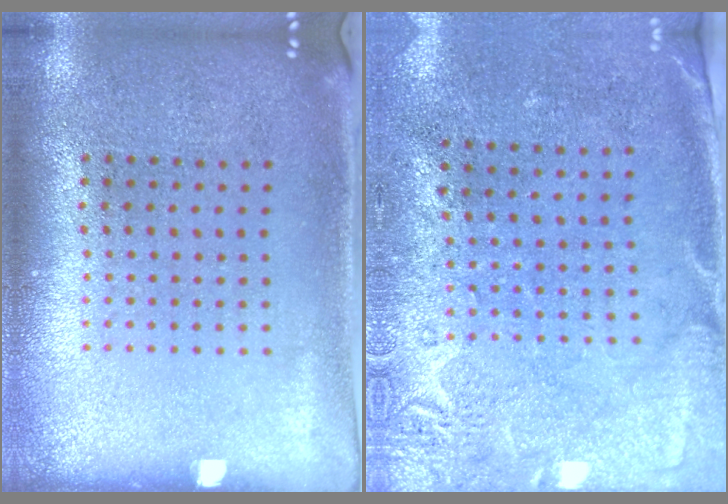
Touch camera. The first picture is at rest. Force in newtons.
{"total": 2.7, "press": 2.2, "slide": 1.7}